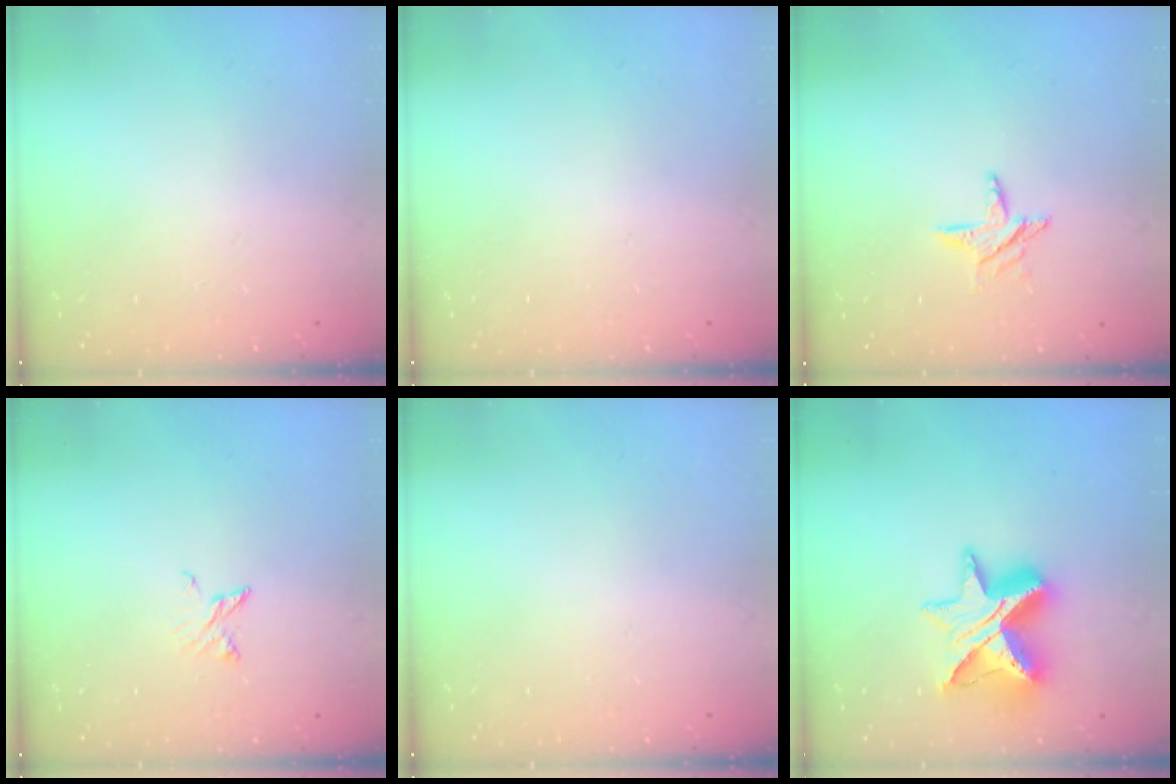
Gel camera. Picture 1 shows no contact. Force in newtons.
{"total": 0.0}
{"total": 6.0, "press": 6.0, "slide": 0.5}
{"total": 3.9, "press": 3.9, "slide": 0.4}
{"total": 0.0}
{"total": 13.0, "press": 13.0, "slide": 0.9}